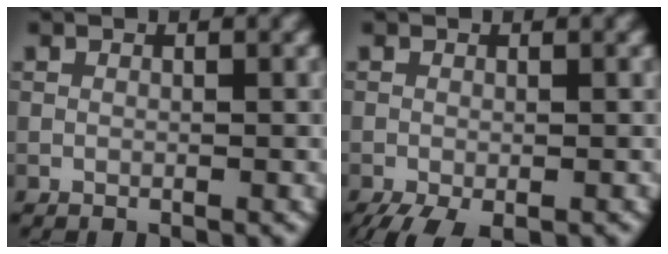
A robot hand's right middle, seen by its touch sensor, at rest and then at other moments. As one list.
[{"total": 3.2, "force": [-2.2, 1.0, 2.1], "torque": [-0.037, -0.010, -0.035]}]